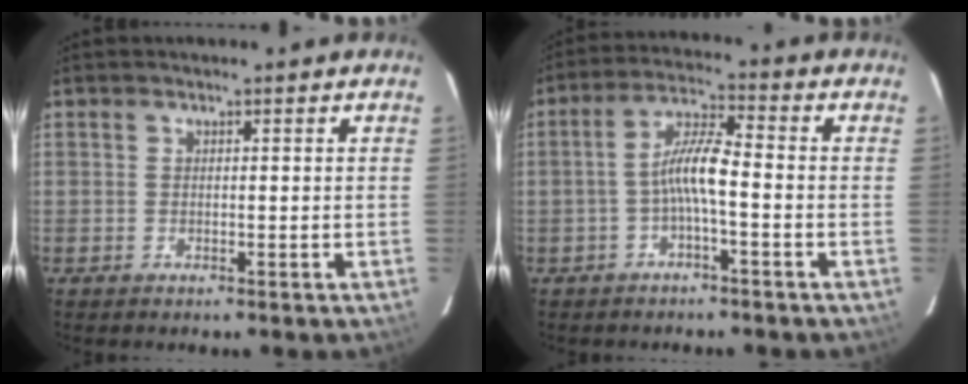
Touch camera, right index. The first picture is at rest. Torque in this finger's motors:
{"motor_torque": [0.61, -0.38, 0.50, 0.14]}